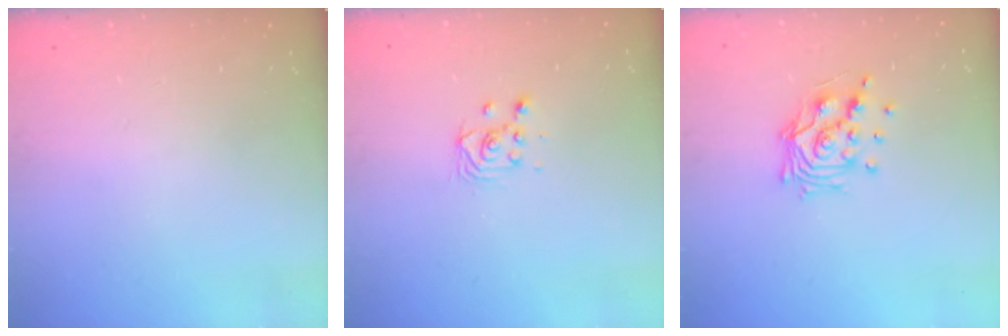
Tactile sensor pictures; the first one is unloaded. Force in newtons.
{"total": 3.2, "press": 3.2, "slide": 0.6}
{"total": 11.7, "press": 11.7, "slide": 0.9}